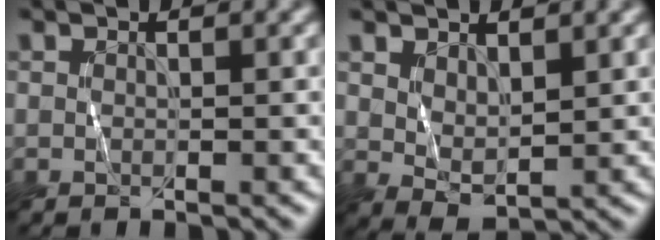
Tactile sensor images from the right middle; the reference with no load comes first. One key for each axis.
{"total": 2.4, "fx": 1.3, "fy": 1.2, "fz": 1.6, "tx": -0.036, "ty": -0.005, "tz": 0.031}